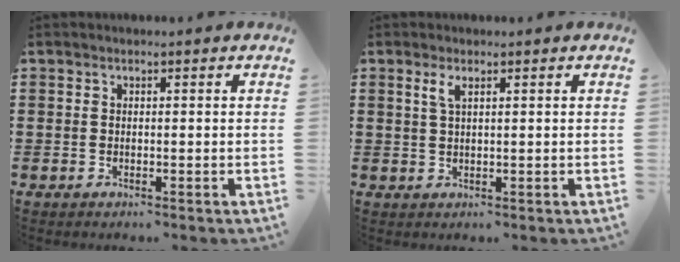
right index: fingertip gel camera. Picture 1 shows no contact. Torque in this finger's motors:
{"motor_torque": [0.28, -0.15, 0.12, 0.06]}